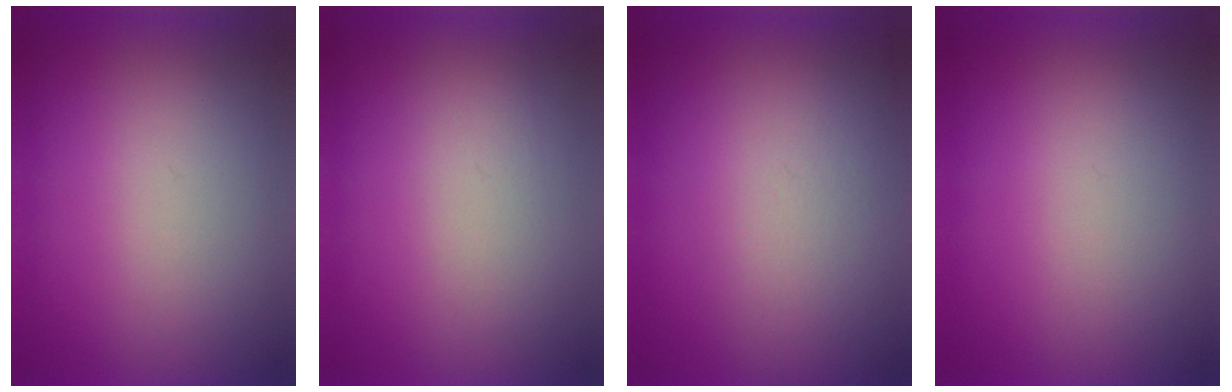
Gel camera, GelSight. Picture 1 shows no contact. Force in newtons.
{"total": 1.4}
{"total": 4.5}
{"total": 0.0}